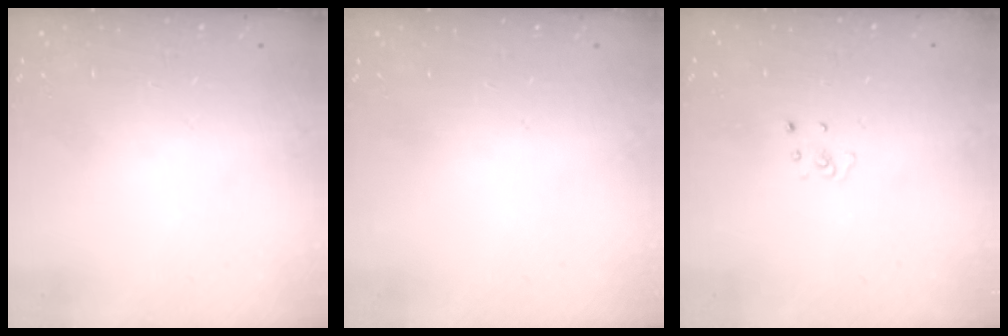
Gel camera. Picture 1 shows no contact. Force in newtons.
{"total": 0.0}
{"total": 2.3, "press": 2.3, "slide": 0.2}